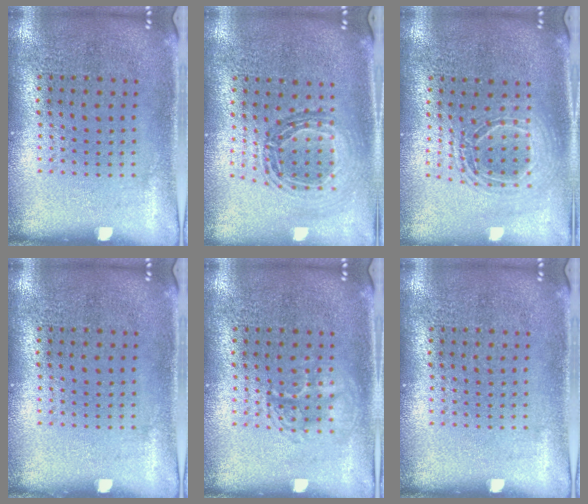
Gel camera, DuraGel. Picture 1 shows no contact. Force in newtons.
{"total": 0.9, "press": 0.9, "slide": 0.0}
{"total": 1.6, "press": 1.4, "slide": 0.8}
{"total": 0.0}
{"total": 1.9, "press": 1.9, "slide": 0.3}
{"total": 0.0}